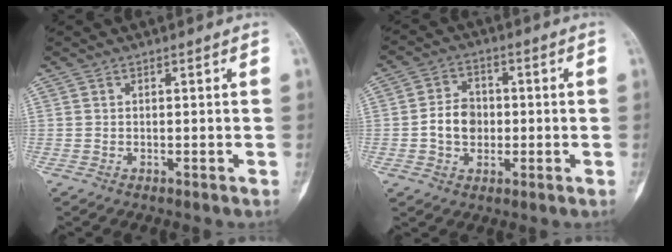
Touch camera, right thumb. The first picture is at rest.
{"total": 7.0, "force": [-0.7, 5.6, 4.2], "torque": [-0.049, 0.016, -0.017]}